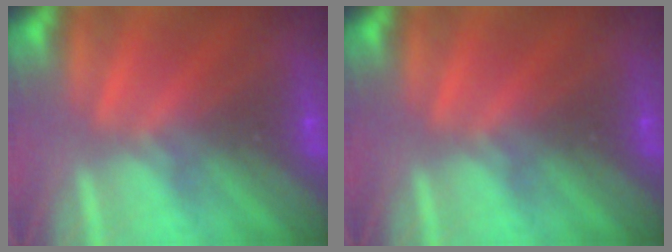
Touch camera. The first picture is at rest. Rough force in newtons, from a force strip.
{"total": 0.0}